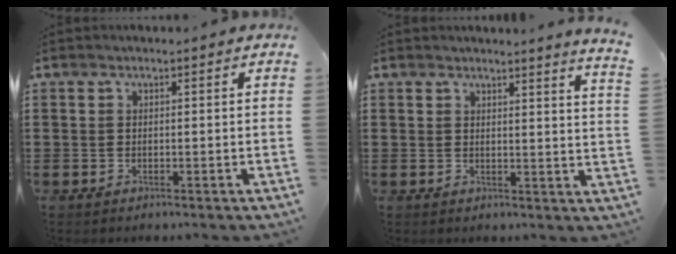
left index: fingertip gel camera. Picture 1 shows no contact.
{"total": 2.8, "force": [2.6, -1.0, 0.6], "torque": [-0.012, -0.021, 0.044]}